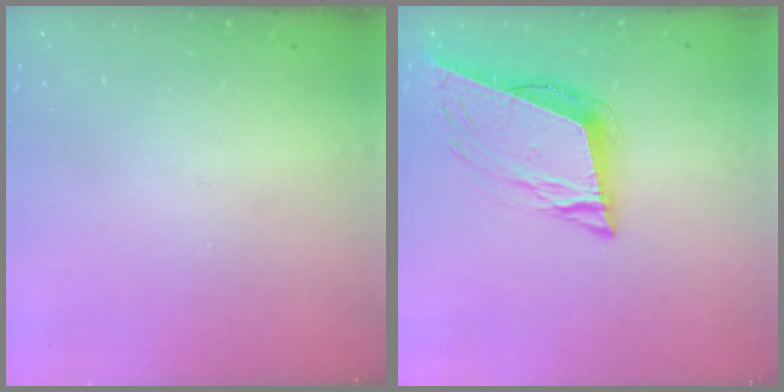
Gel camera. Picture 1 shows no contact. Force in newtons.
{"total": 10.9, "press": 10.3, "slide": 3.4}